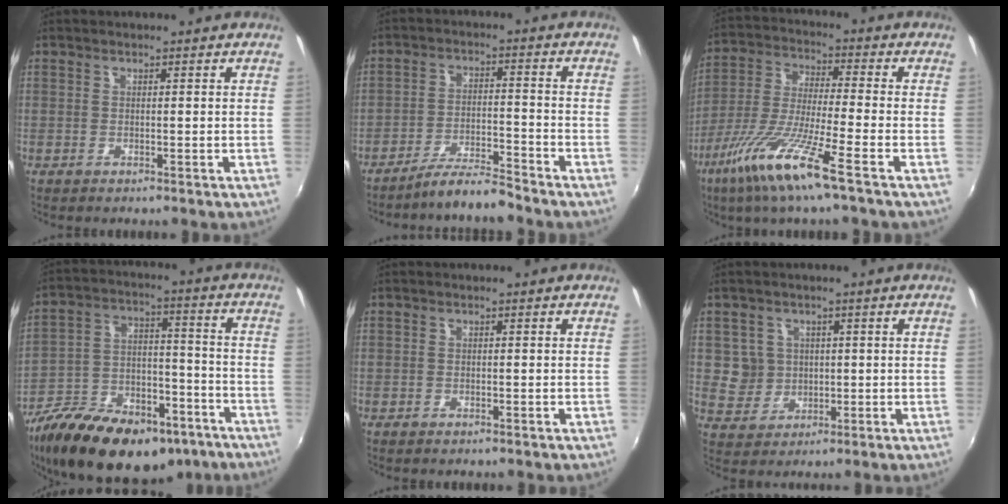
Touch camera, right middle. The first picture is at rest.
{"total": 6.5, "force": [-6.1, 0.0, 2.3], "torque": [-0.056, 0.006, -0.109]}
{"total": 13.4, "force": [-7.7, 0.3, 11.0], "torque": [-0.237, -0.021, -0.152]}
{"total": 28.5, "force": [-19.6, 13.2, 16.0], "torque": [-0.298, -0.002, -0.292]}
{"total": 1.2, "force": [-0.9, 0.6, 0.5], "torque": [-0.011, -0.005, -0.015]}
{"total": 5.1, "force": [0.6, 5.0, 0.8], "torque": [-0.017, 0.012, 0.019]}